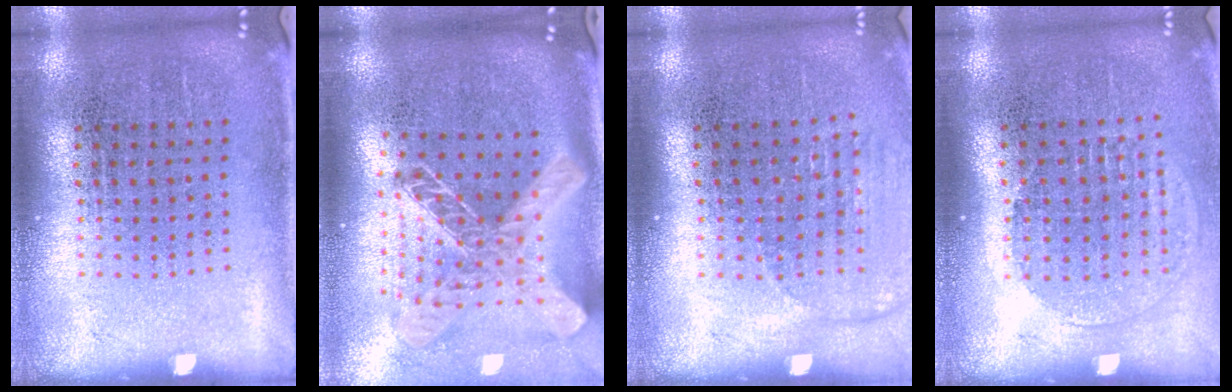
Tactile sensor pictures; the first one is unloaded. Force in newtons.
{"total": 2.1, "press": 1.6, "slide": 1.4}
{"total": 1.4, "press": 1.3, "slide": 0.6}
{"total": 1.4, "press": 1.1, "slide": 0.7}